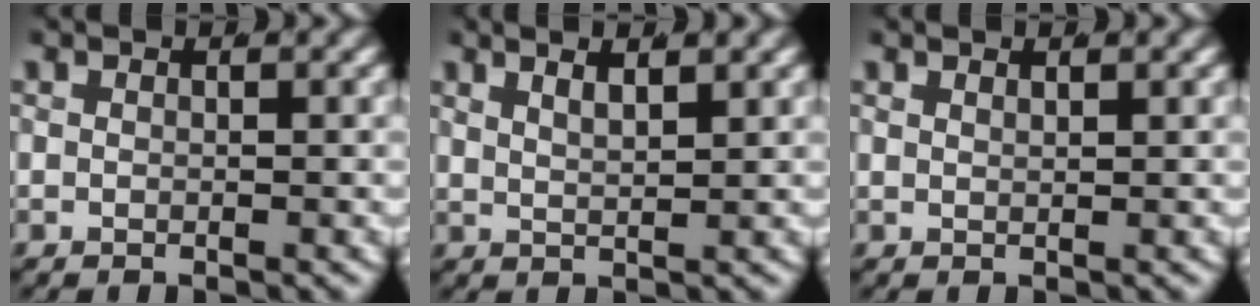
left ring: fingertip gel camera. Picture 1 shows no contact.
{"total": 4.4, "force": [2.2, 2.6, 2.9], "torque": [-0.041, 0.008, 0.026]}
{"total": 1.3, "force": [1.1, 0.4, 0.5], "torque": [-0.004, 0.003, 0.017]}